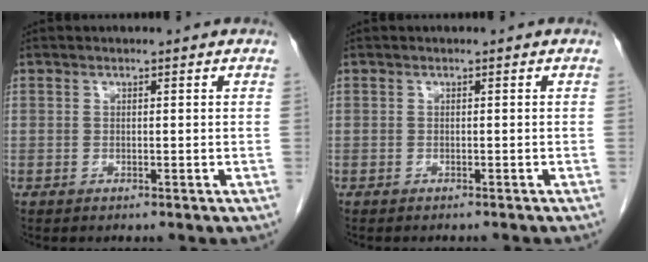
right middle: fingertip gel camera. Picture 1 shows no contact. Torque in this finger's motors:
{"motor_torque": [0.04, -0.04, -0.01, 0.00]}